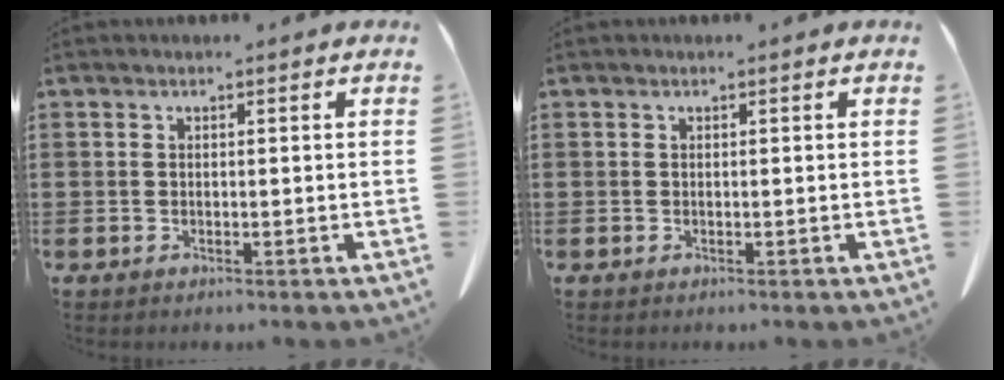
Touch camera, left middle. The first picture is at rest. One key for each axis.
{"total": 0.0}